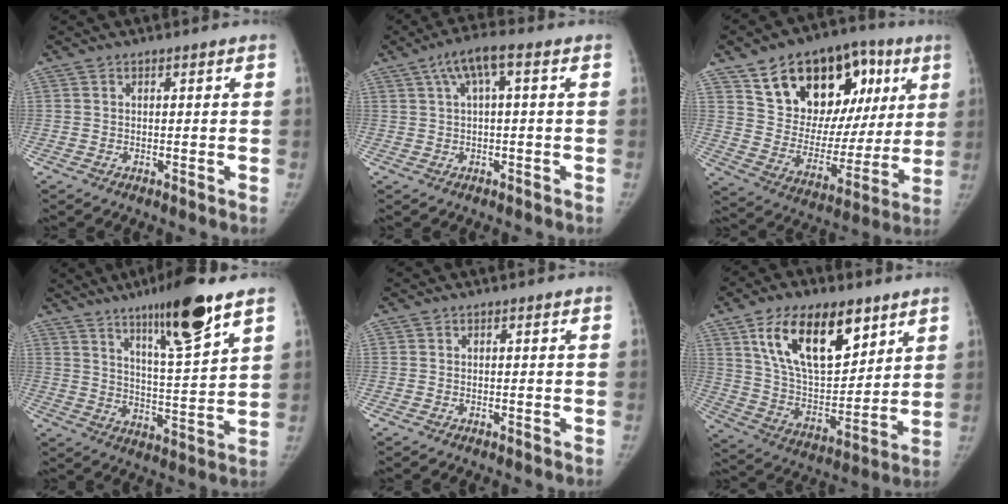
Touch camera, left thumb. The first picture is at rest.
{"total": 5.6, "force": [1.8, 1.3, 5.2], "torque": [-0.106, 0.022, 0.030]}
{"total": 25.3, "force": [11.2, 15.8, 16.4], "torque": [-0.193, 0.000, 0.185]}
{"total": 15.5, "force": [9.6, 2.2, 11.9], "torque": [-0.181, -0.055, 0.161]}
{"total": 0.0}
{"total": 20.6, "force": [10.8, 10.4, 14.2], "torque": [-0.196, -0.047, 0.199]}